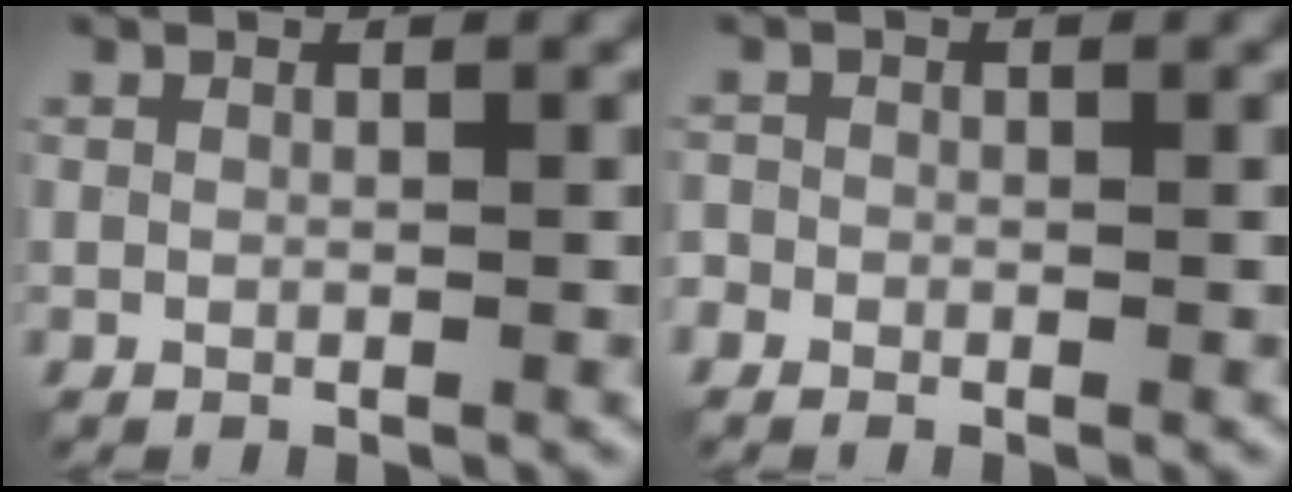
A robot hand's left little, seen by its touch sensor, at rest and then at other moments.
{"total": 0.9, "force": [-0.6, 0.7, -0.2], "torque": [0.004, 0.000, -0.010]}